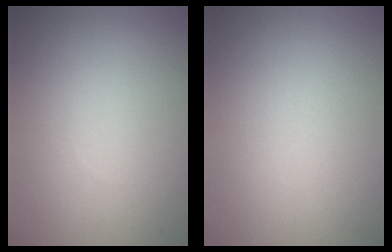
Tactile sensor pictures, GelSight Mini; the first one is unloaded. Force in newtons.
{"total": 0.0}